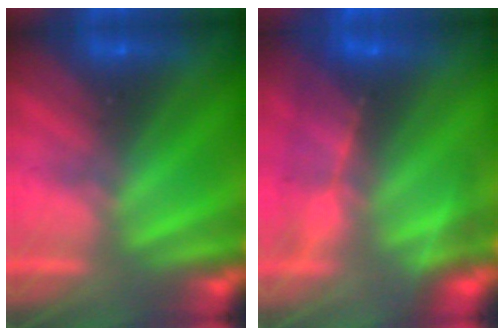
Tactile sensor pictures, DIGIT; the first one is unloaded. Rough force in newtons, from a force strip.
{"total": 7.9}